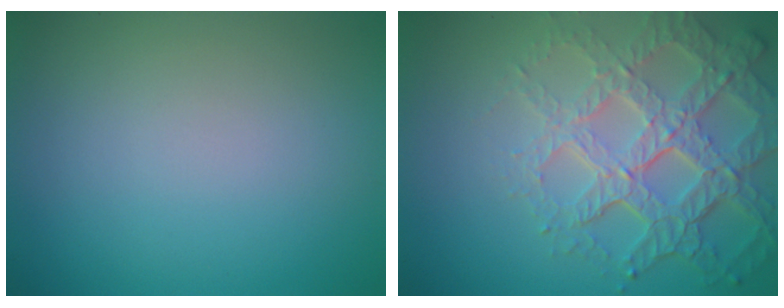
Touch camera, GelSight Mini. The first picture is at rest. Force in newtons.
{"total": 7.6, "press": 5.3, "slide": 5.4}